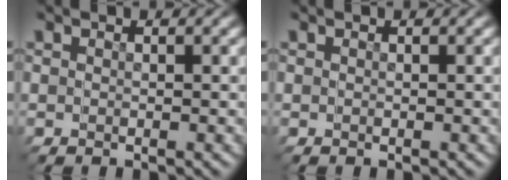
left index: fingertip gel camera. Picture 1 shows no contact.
{"total": 0.0}